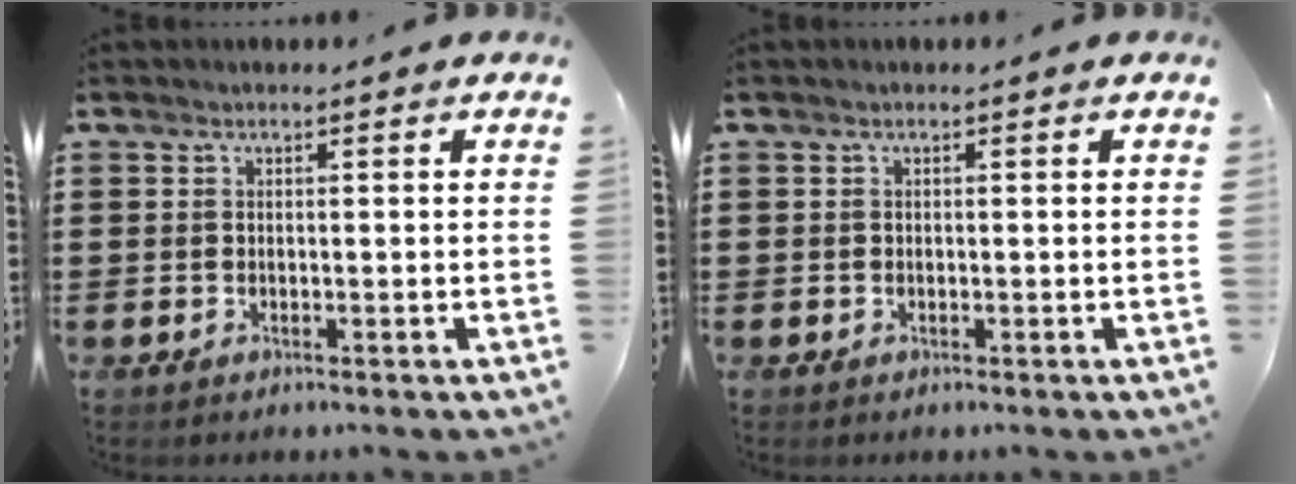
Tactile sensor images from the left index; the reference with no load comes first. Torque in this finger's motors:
{"motor_torque": [-0.24, 0.23, 0.00, -0.01]}